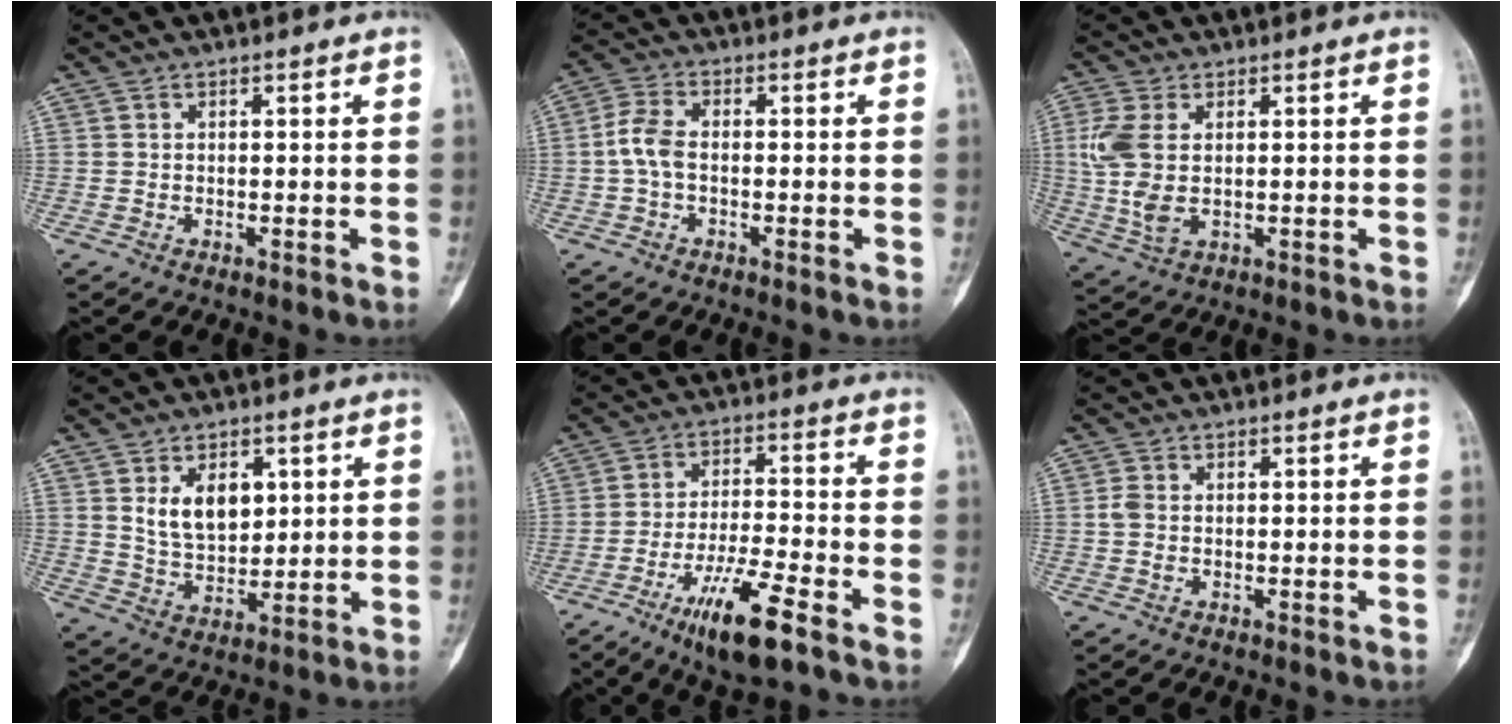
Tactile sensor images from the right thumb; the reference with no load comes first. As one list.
[{"total": 4.6, "force": [-0.8, 2.5, 3.8], "torque": [-0.081, 0.014, -0.023]}, {"total": 8.2, "force": [0.9, 4.6, 6.8], "torque": [-0.171, -0.003, 0.025]}, {"total": 8.9, "force": [2.9, 5.7, 6.2], "torque": [-0.076, -0.022, 0.060]}, {"total": 12.0, "force": [-6.9, 2.1, 9.5], "torque": [-0.179, 0.021, -0.119]}, {"total": 1.9, "force": [-0.3, 1.3, 1.3], "torque": [-0.031, 0.005, -0.008]}]